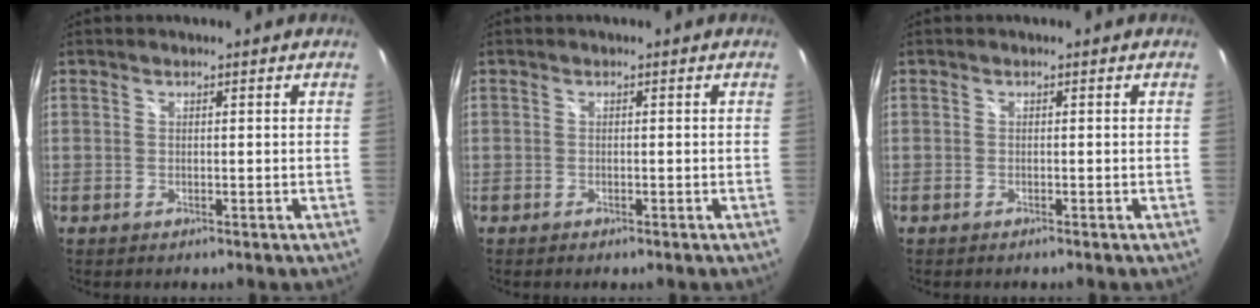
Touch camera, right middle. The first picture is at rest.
{"total": 0.5, "force": [-0.5, 0.1, 0.2], "torque": [-0.005, -0.002, -0.010]}
{"total": 0.5, "force": [-0.5, 0.1, 0.0], "torque": [-0.001, -0.001, -0.011]}